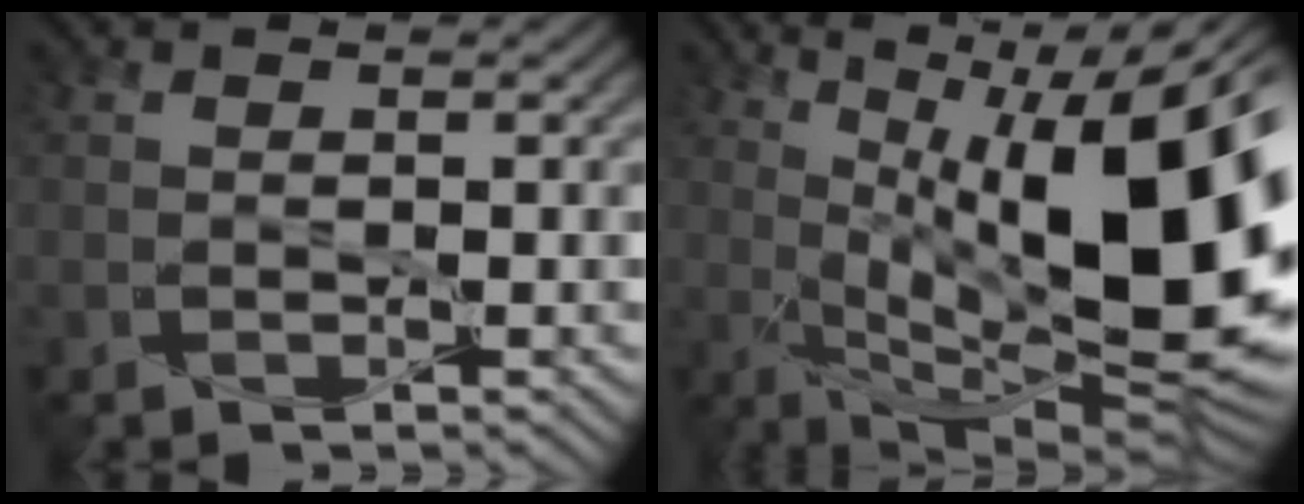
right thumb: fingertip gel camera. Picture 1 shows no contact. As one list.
[{"total": 19.4, "force": [2.6, 7.0, 18.0], "torque": [-0.263, 0.019, 0.047]}]